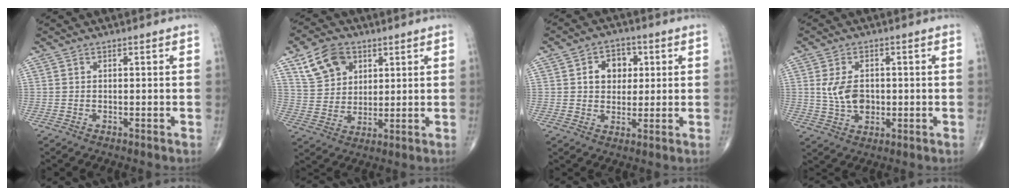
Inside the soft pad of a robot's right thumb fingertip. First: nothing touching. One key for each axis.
{"total": 10.3, "fx": 5.2, "fy": 7.3, "fz": 5.0, "tx": -0.070, "ty": -0.015, "tz": 0.102}
{"total": 7.2, "fx": 1.6, "fy": 5.6, "fz": 4.2, "tx": -0.026, "ty": 0.002, "tz": 0.023}
{"total": 6.9, "fx": 0.4, "fy": 4.6, "fz": 5.1, "tx": -0.086, "ty": 0.000, "tz": 0.014}